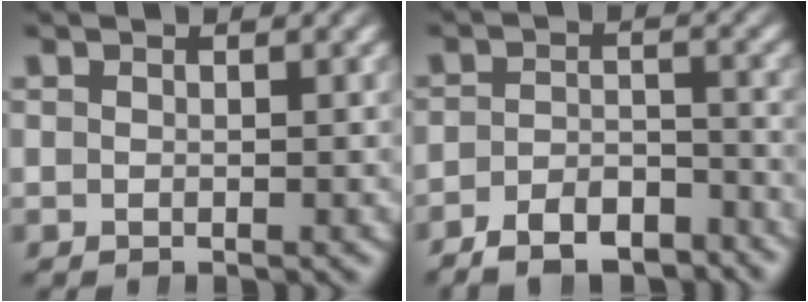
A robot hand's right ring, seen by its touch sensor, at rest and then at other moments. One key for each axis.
{"total": 5.7, "fx": -5.1, "fy": 2.0, "fz": 1.7, "tx": -0.018, "ty": -0.017, "tz": -0.081}